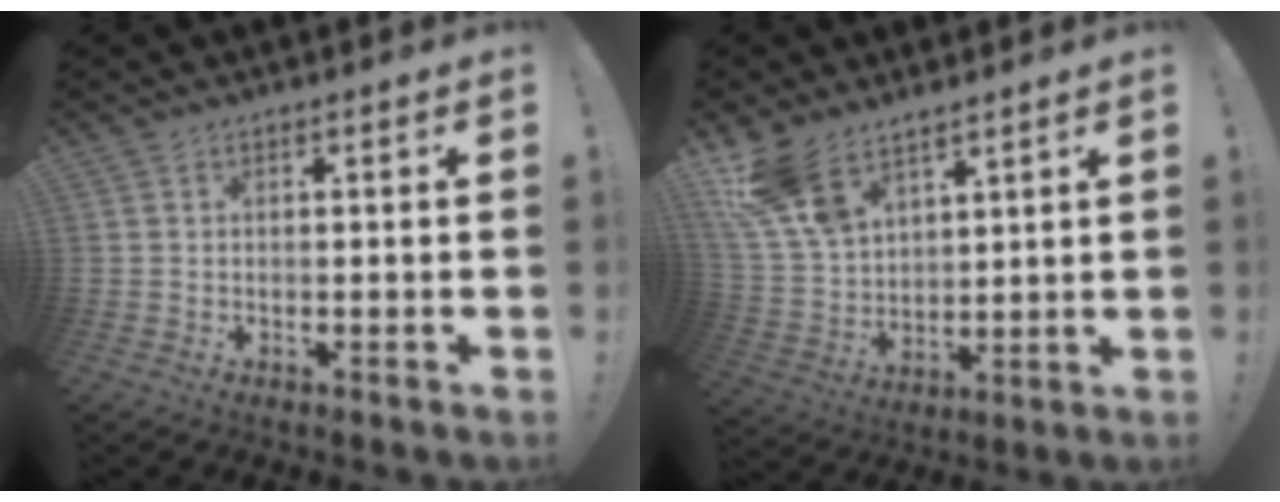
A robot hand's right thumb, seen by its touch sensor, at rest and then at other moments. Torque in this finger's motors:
{"motor_torque": [1.17, 1.27, 0.77, 0.78, 0.22]}